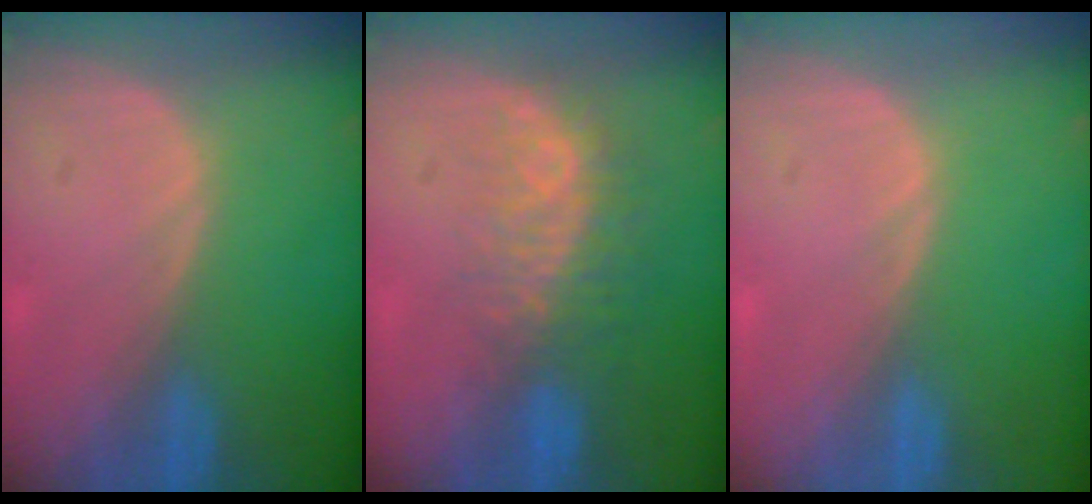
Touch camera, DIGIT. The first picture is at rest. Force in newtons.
{"total": 8.4, "press": 7.1, "slide": 4.4}
{"total": 0.0}